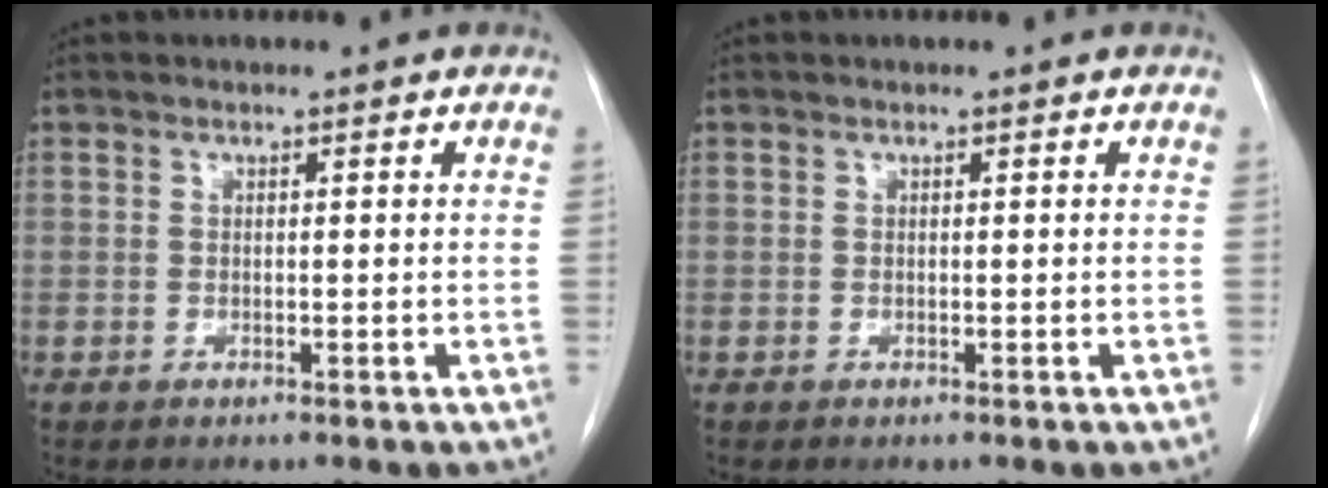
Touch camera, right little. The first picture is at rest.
{"total": 0.0}